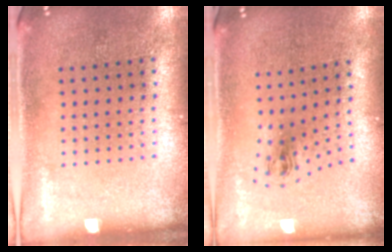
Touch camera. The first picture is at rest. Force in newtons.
{"total": 0.9, "press": 0.4, "slide": 0.8}